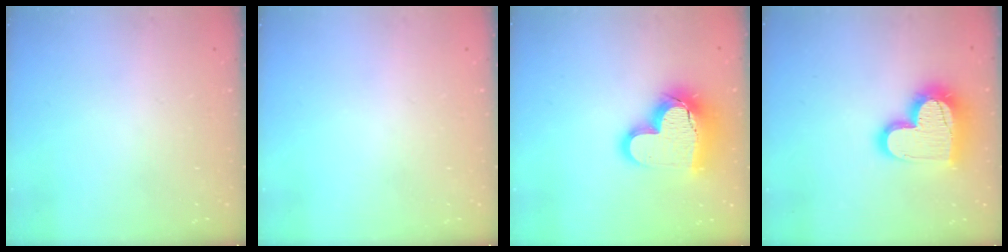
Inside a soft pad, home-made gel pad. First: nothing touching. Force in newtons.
{"total": 0.0}
{"total": 18.3, "press": 18.2, "slide": 1.4}
{"total": 20.1, "press": 20.0, "slide": 1.4}